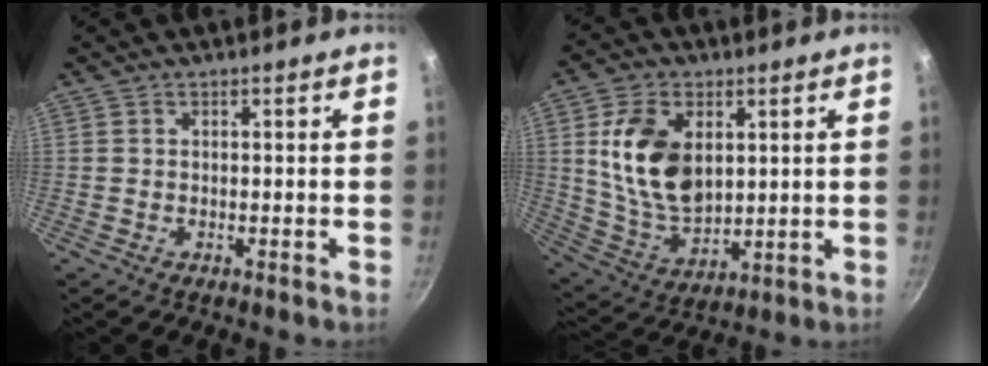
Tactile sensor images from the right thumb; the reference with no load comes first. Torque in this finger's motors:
{"motor_torque": [1.79, 1.64, 1.44, -0.02, 0.14]}